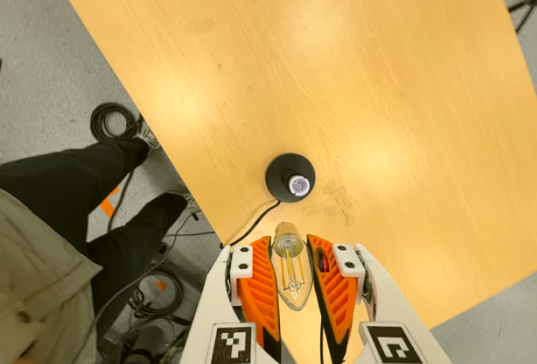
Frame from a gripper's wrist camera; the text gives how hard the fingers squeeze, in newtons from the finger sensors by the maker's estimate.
{"total": 21.2, "left": 23.5, "right": 18.9}